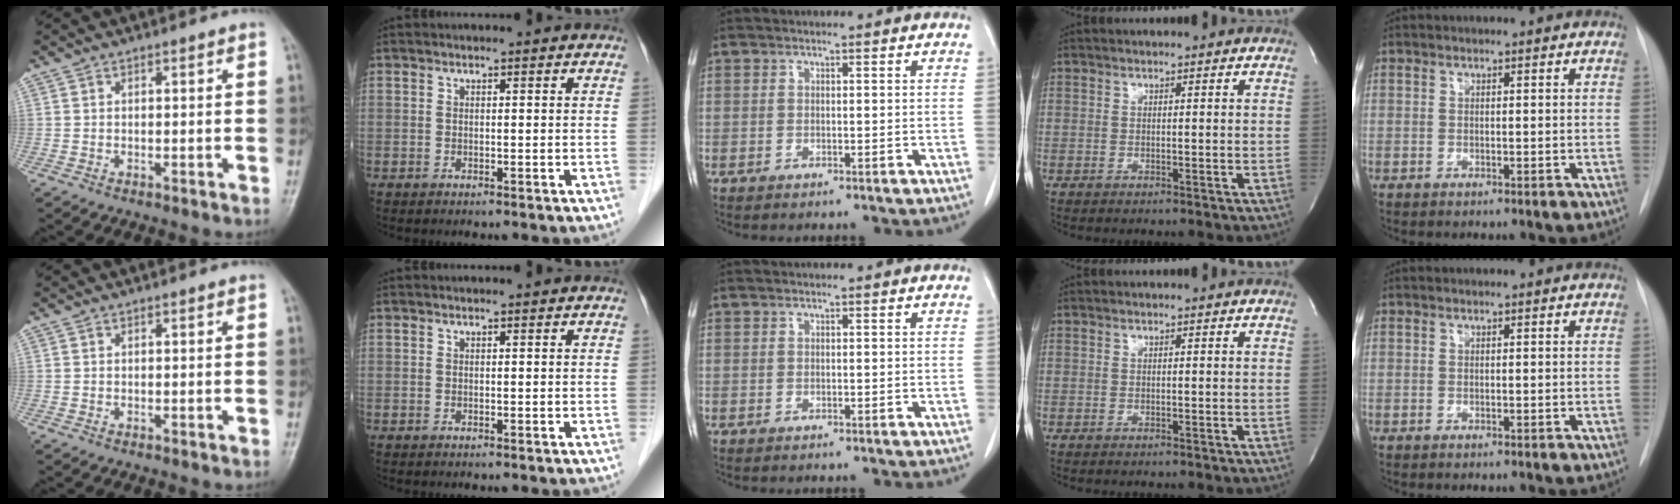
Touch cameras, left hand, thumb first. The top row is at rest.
{}